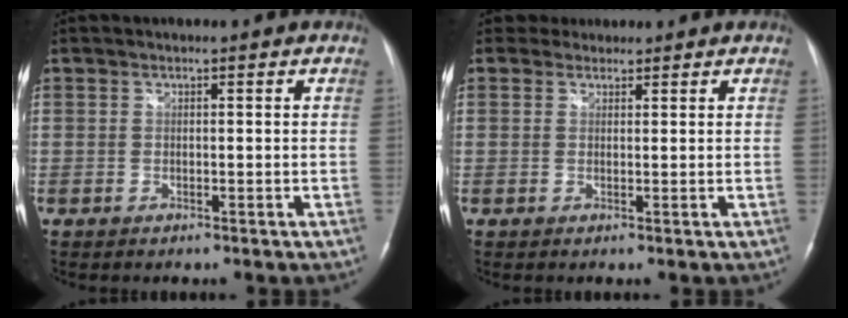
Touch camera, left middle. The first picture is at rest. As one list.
[{"total": 2.2, "force": [1.9, 1.0, -0.5], "torque": [0.014, 0.013, 0.028]}]